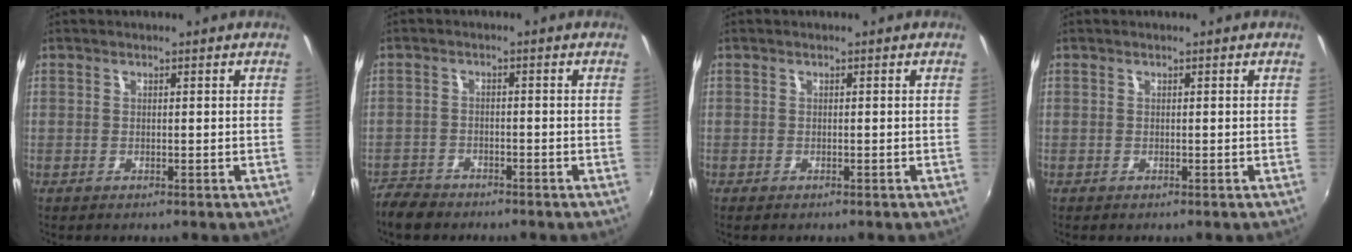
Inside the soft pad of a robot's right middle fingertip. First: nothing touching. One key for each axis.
{"total": 4.9, "fx": -4.3, "fy": 2.1, "fz": 1.1, "tx": -0.041, "ty": -0.005, "tz": -0.082}
{"total": 0.5, "fx": -0.4, "fy": 0.1, "fz": 0.3, "tx": -0.008, "ty": -0.001, "tz": -0.007}
{"total": 0.0}